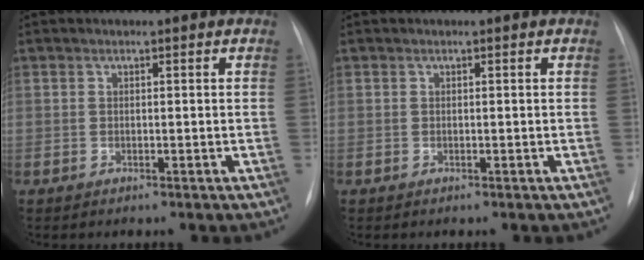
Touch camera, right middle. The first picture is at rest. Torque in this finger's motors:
{"motor_torque": [0.00, 0.00, 0.03, 0.01]}